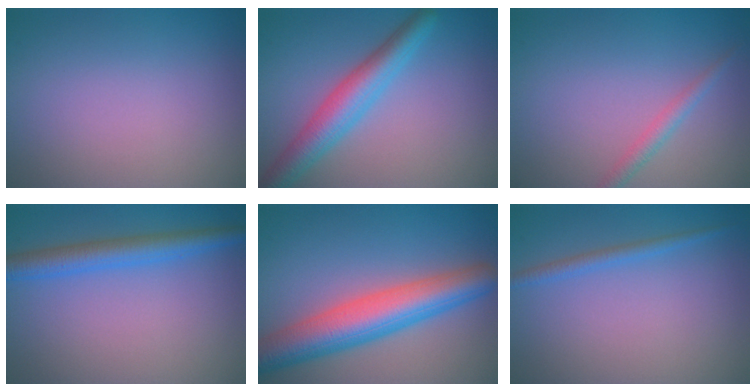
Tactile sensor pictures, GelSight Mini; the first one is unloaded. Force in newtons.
{"total": 4.7, "press": 4.7, "slide": 0.1}
{"total": 1.6, "press": 1.6, "slide": 0.0}
{"total": 3.7, "press": 3.7, "slide": 0.1}
{"total": 7.4, "press": 7.4, "slide": 0.2}
{"total": 1.4, "press": 1.4, "slide": 0.1}